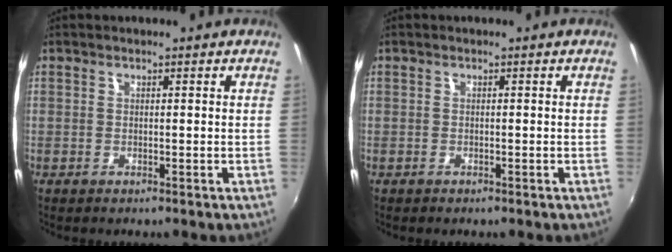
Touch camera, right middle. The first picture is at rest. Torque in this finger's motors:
{"motor_torque": [-0.66, -0.08, -0.04, -0.03]}